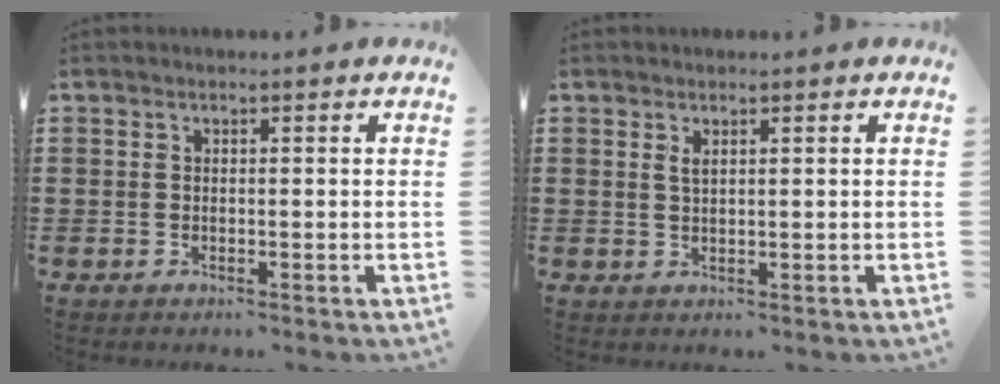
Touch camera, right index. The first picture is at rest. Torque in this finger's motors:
{"motor_torque": [0.05, -0.05, 0.01, 0.05]}